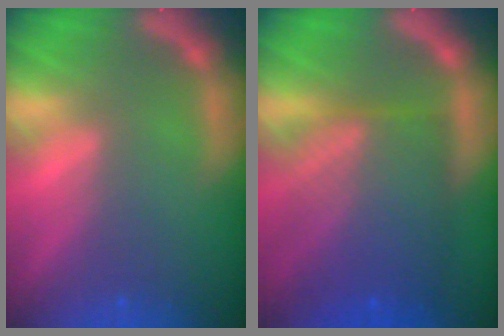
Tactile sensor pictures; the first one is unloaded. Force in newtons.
{"total": 9.6}